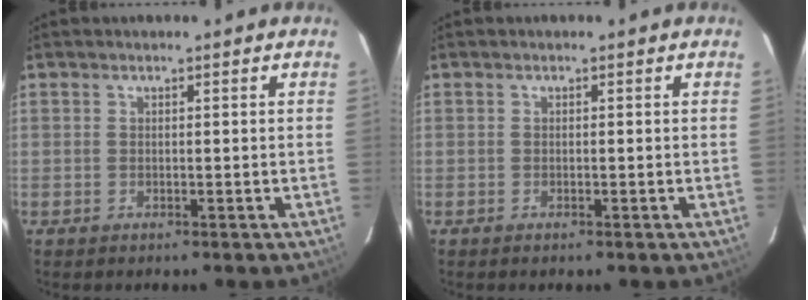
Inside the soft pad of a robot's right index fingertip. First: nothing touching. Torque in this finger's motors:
{"motor_torque": [-0.18, -0.11, 0.07, 0.01]}